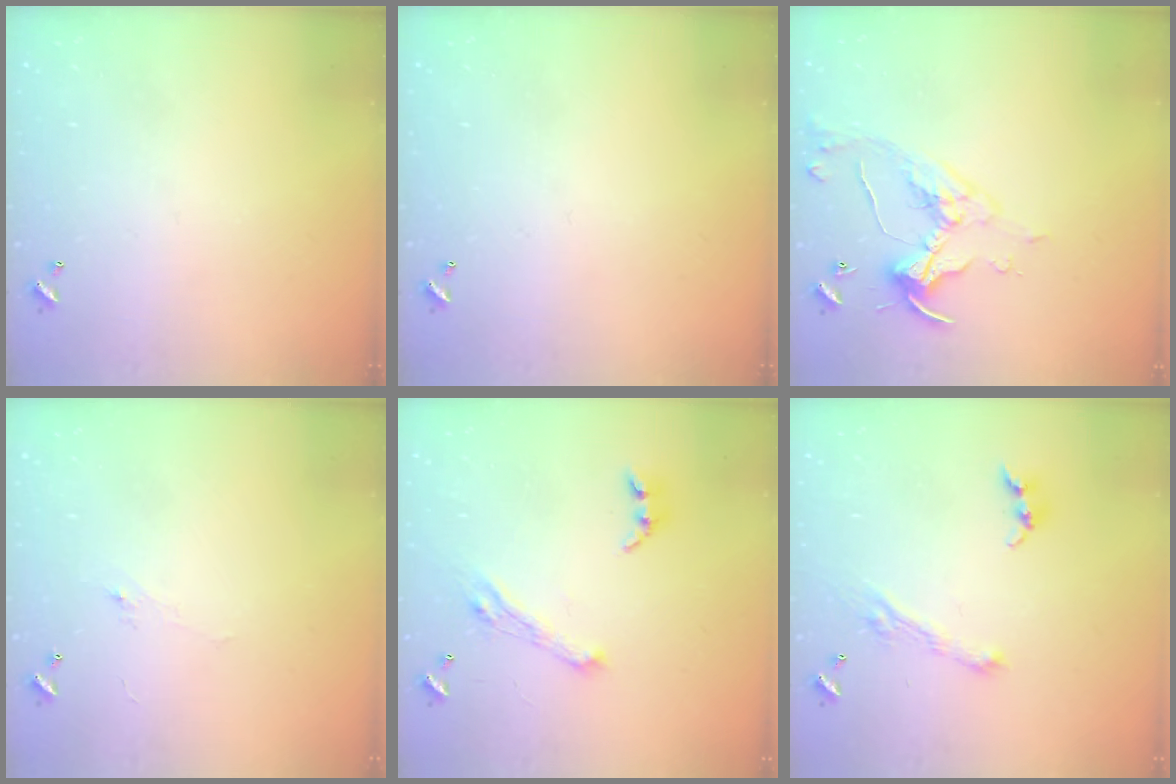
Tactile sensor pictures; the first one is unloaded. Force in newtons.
{"total": 0.0}
{"total": 7.3, "press": 7.2, "slide": 1.4}
{"total": 1.2, "press": 0.8, "slide": 0.8}
{"total": 7.0, "press": 6.8, "slide": 1.3}
{"total": 3.6, "press": 3.5, "slide": 0.4}